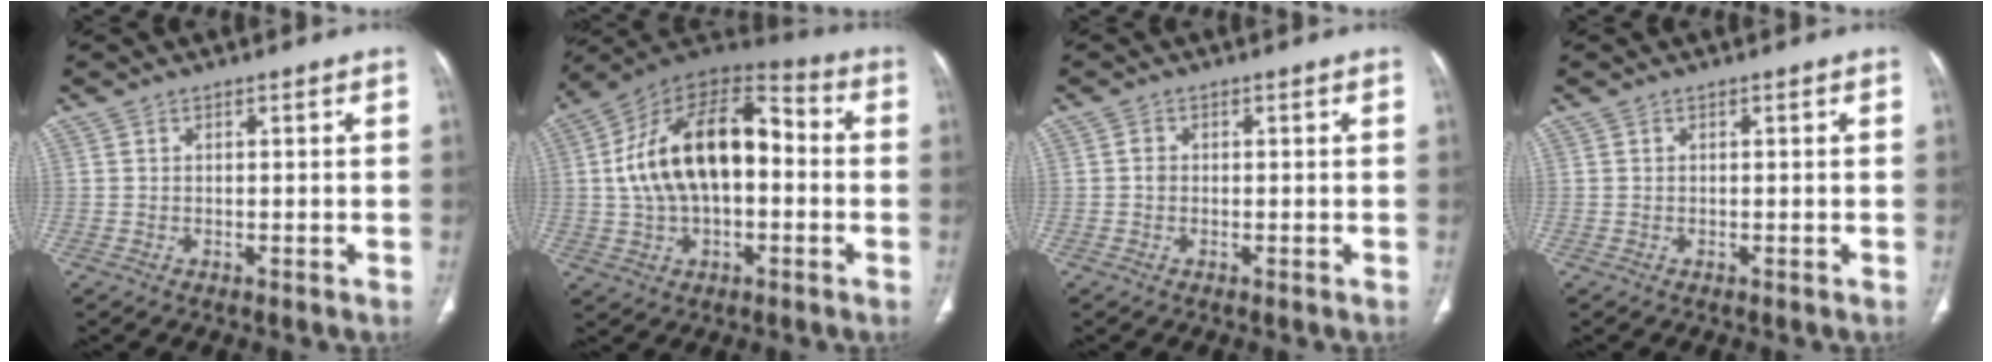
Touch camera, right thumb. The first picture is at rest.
{"total": 20.7, "force": [0.6, 11.9, 16.9], "torque": [-0.281, 0.040, 0.004]}
{"total": 1.1, "force": [-0.1, 0.9, 0.6], "torque": [-0.006, 0.004, -0.004]}
{"total": 0.0}